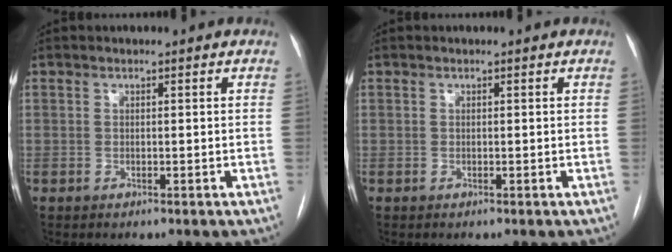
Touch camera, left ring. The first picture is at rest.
{"total": 0.0}